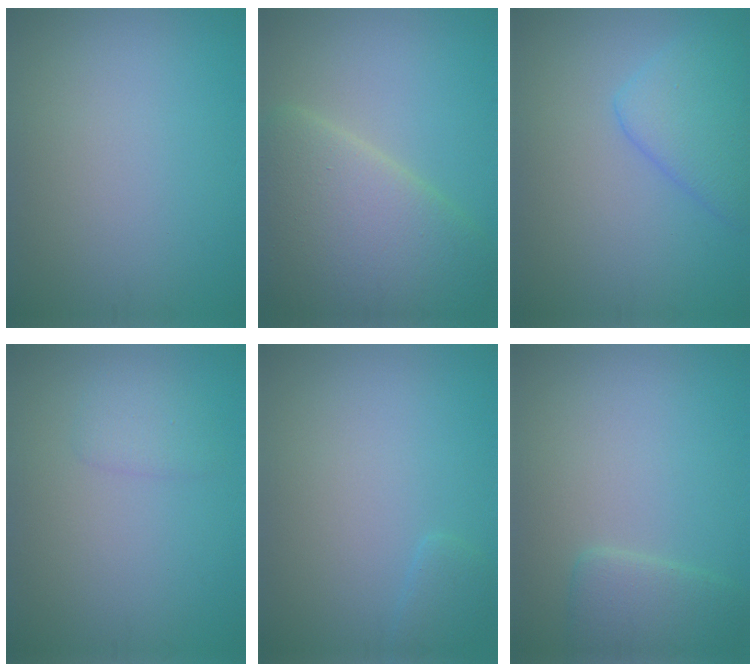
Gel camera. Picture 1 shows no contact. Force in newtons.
{"total": 8.6, "press": 8.6, "slide": 0.4}
{"total": 4.1, "press": 4.1, "slide": 0.3}
{"total": 1.4, "press": 1.4, "slide": 0.1}
{"total": 1.0, "press": 1.0, "slide": 0.1}
{"total": 2.9, "press": 2.9, "slide": 0.3}